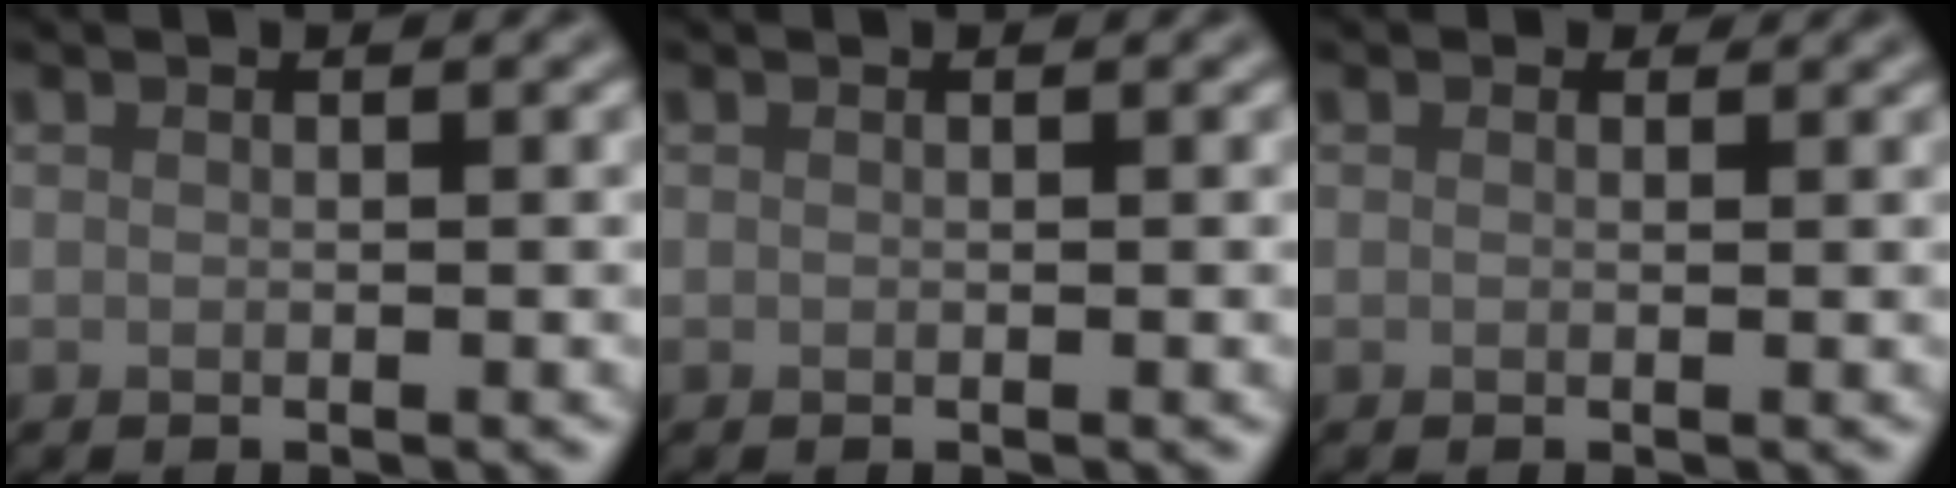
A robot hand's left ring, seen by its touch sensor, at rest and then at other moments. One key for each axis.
{"total": 0.0}
{"total": 0.6, "fx": 0.4, "fy": 0.3, "fz": 0.1, "tx": 0.001, "ty": -0.003, "tz": 0.003}